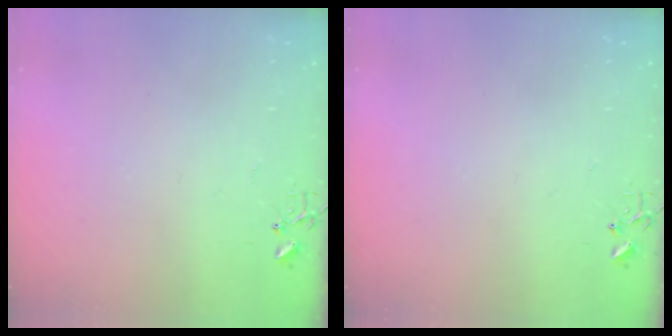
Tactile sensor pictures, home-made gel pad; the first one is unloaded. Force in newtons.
{"total": 0.0}